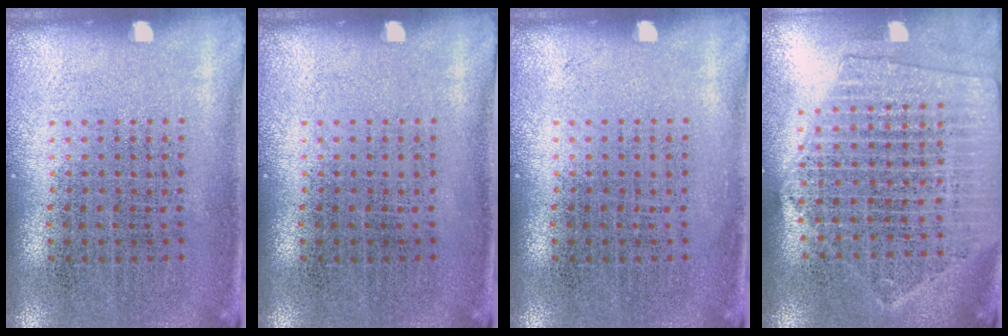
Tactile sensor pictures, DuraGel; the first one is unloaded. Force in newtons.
{"total": 0.0}
{"total": 0.0}
{"total": 2.0, "press": 1.8, "slide": 0.9}